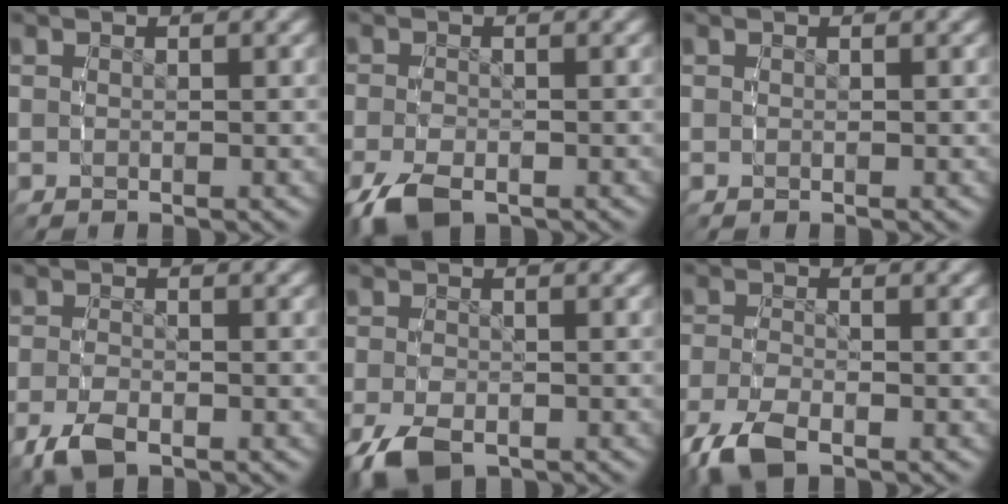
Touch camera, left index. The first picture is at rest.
{"total": 2.9, "force": [-1.9, 1.4, 1.7], "torque": [-0.052, -0.015, -0.027]}
{"total": 0.0}
{"total": 2.2, "force": [-1.3, 0.9, 1.5], "torque": [-0.041, -0.008, -0.023]}
{"total": 3.2, "force": [-2.0, 1.7, 1.9], "torque": [-0.056, -0.017, -0.027]}
{"total": 3.2, "force": [-2.1, 1.2, 2.1], "torque": [-0.054, -0.011, -0.032]}